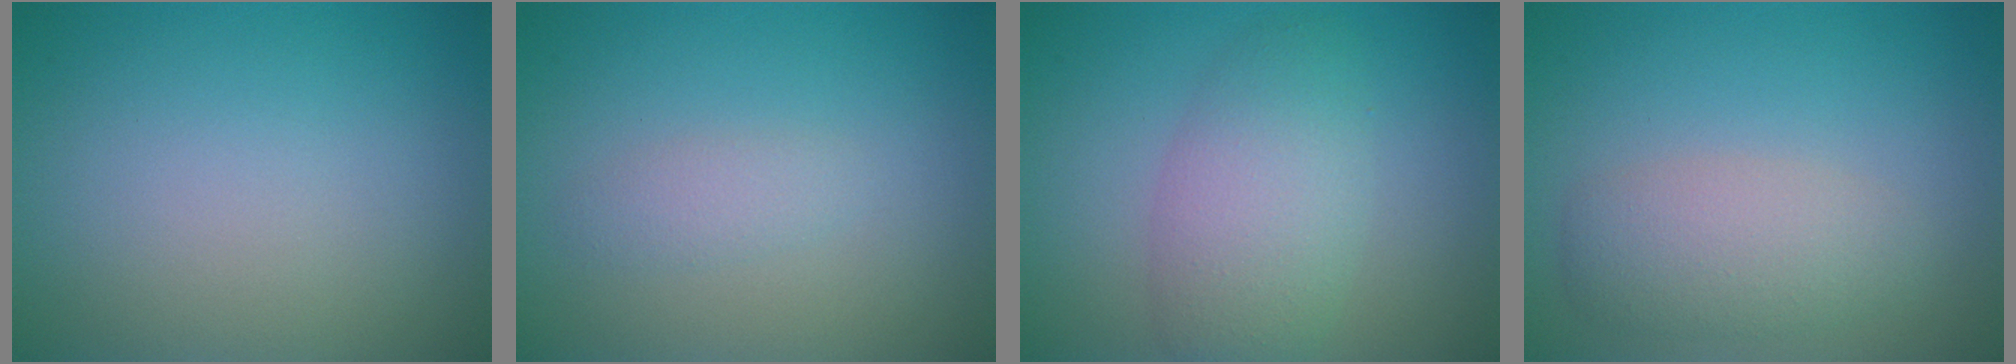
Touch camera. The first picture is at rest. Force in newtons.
{"total": 1.2, "press": 1.2, "slide": 0.0}
{"total": 4.6, "press": 4.6, "slide": 0.2}
{"total": 3.3, "press": 3.3, "slide": 0.1}